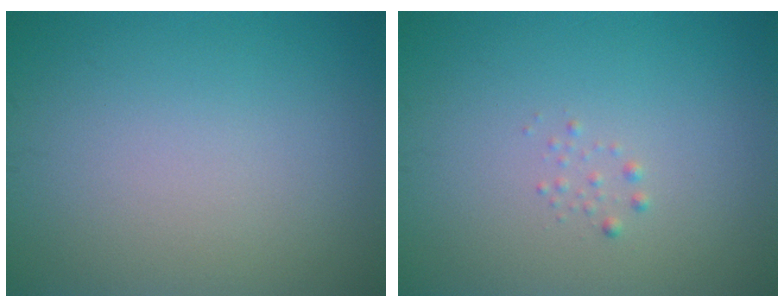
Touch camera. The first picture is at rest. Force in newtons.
{"total": 0.6, "press": 0.6, "slide": 0.0}